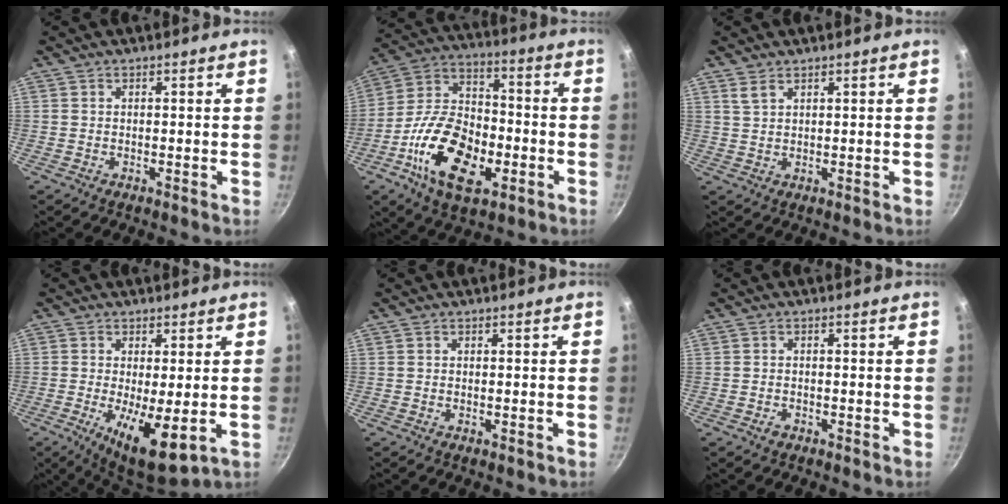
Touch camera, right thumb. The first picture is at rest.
{"total": 20.6, "force": [-6.8, 11.5, 15.6], "torque": [-0.266, 0.033, -0.131]}
{"total": 2.3, "force": [1.5, 1.1, 1.4], "torque": [-0.025, -0.006, 0.032]}
{"total": 10.3, "force": [-1.6, 3.1, 9.7], "torque": [-0.158, -0.016, -0.014]}
{"total": 0.0}
{"total": 1.2, "force": [-0.8, 0.8, 0.6], "torque": [-0.013, 0.006, -0.014]}